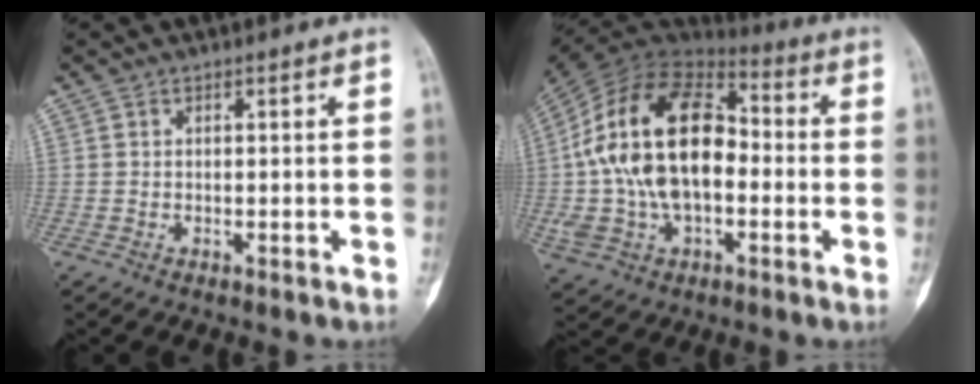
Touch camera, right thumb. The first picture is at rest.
{"total": 23.7, "force": [-0.4, 14.4, 18.9], "torque": [-0.346, 0.029, -0.005]}